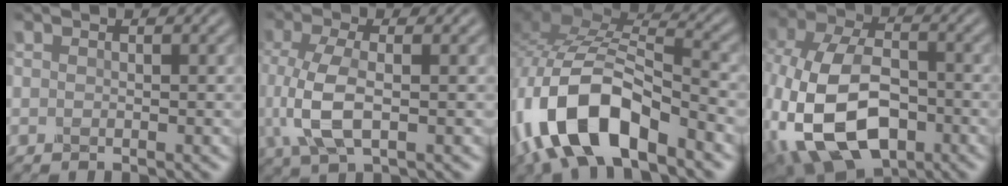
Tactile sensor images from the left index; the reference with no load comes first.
{"total": 5.3, "force": [-0.5, 2.5, 4.6], "torque": [-0.125, -0.001, -0.007]}
{"total": 11.5, "force": [-5.6, 5.6, 8.4], "torque": [-0.172, 0.003, -0.104]}
{"total": 14.2, "force": [-4.1, 9.1, 10.0], "torque": [-0.242, -0.023, -0.072]}